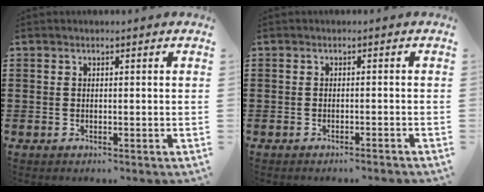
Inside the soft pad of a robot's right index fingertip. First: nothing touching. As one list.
[{"total": 1.0, "force": [-0.9, -0.3, 0.4], "torque": [-0.007, -0.003, -0.016]}]